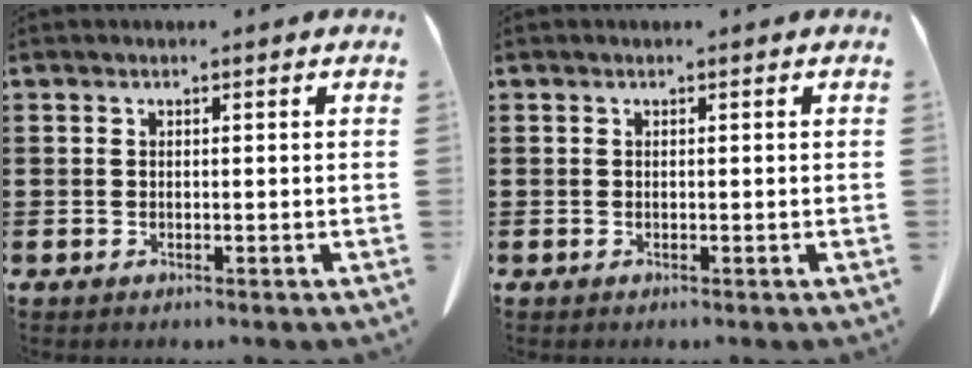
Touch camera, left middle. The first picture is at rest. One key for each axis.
{"total": 0.0}